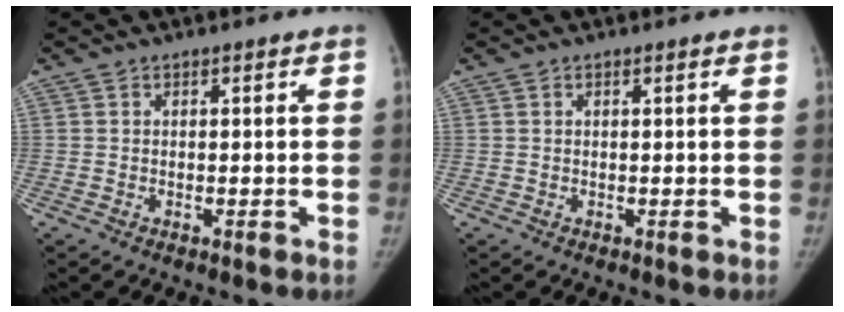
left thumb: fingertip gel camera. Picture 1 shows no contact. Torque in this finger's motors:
{"motor_torque": [-0.15, -0.02, -0.26, 0.54, -0.01]}